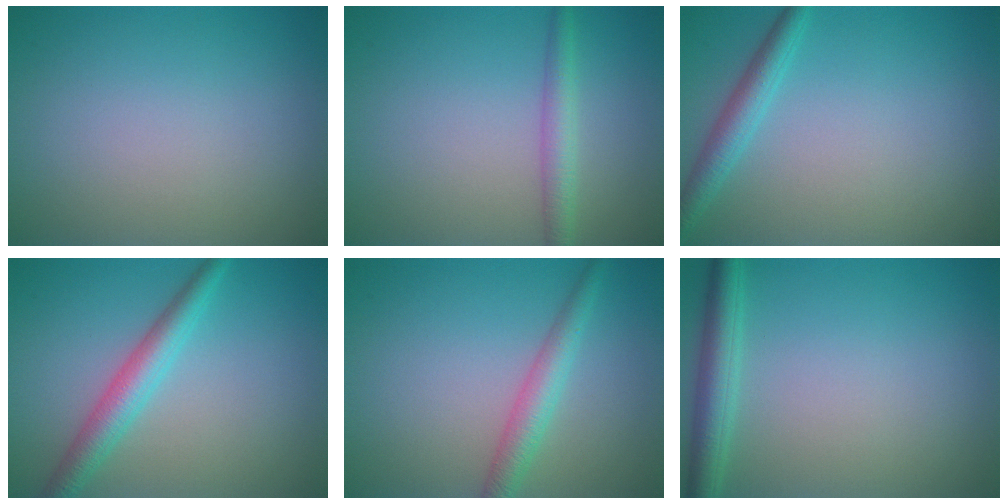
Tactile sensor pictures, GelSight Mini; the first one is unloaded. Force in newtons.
{"total": 2.3, "press": 2.3, "slide": 0.1}
{"total": 2.5, "press": 2.5, "slide": 0.1}
{"total": 3.6, "press": 3.6, "slide": 0.1}
{"total": 2.8, "press": 2.8, "slide": 0.0}
{"total": 3.3, "press": 3.3, "slide": 0.2}